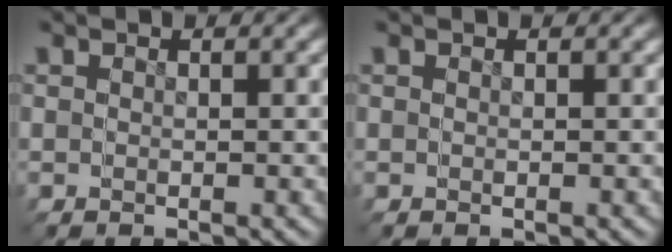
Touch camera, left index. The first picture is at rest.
{"total": 0.0}